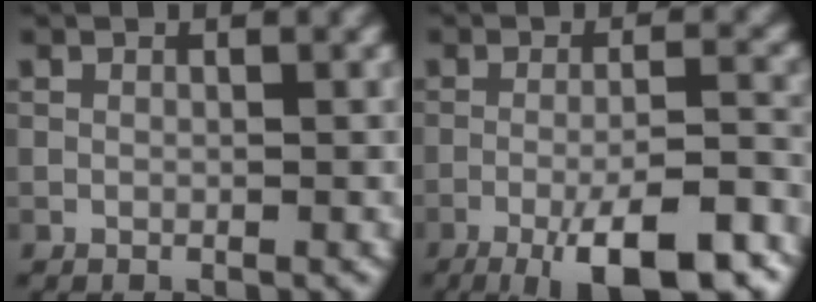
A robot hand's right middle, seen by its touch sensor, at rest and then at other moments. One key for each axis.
{"total": 9.6, "fx": -5.4, "fy": 2.2, "fz": 7.7, "tx": -0.120, "ty": -0.001, "tz": -0.085}